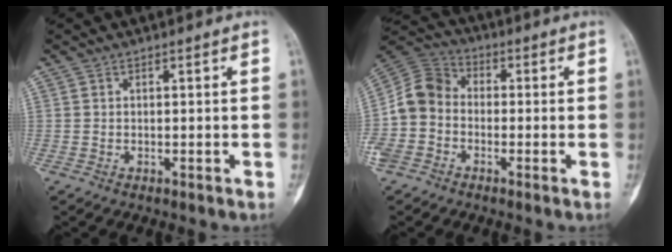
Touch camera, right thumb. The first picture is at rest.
{"total": 10.4, "force": [-3.0, 8.5, 5.2], "torque": [-0.102, 0.040, -0.069]}